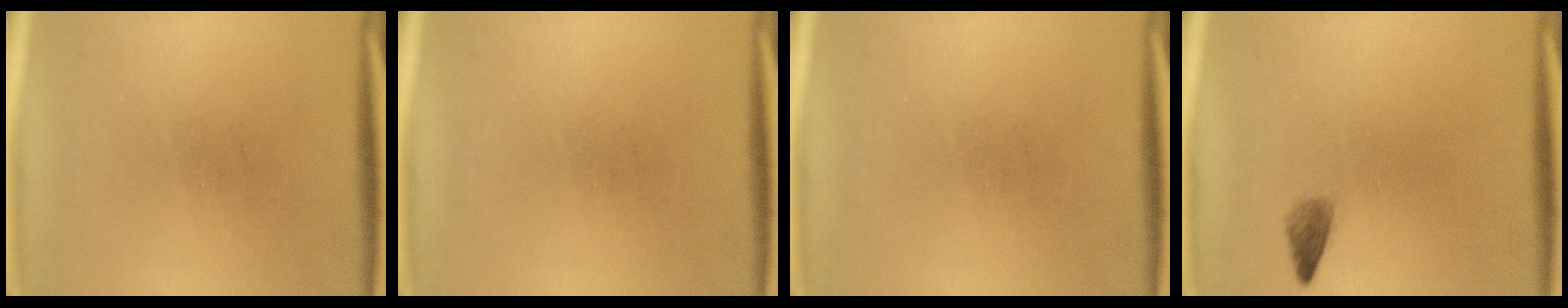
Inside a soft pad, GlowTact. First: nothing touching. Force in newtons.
{"total": 0.0}
{"total": 0.0}
{"total": 1.5}